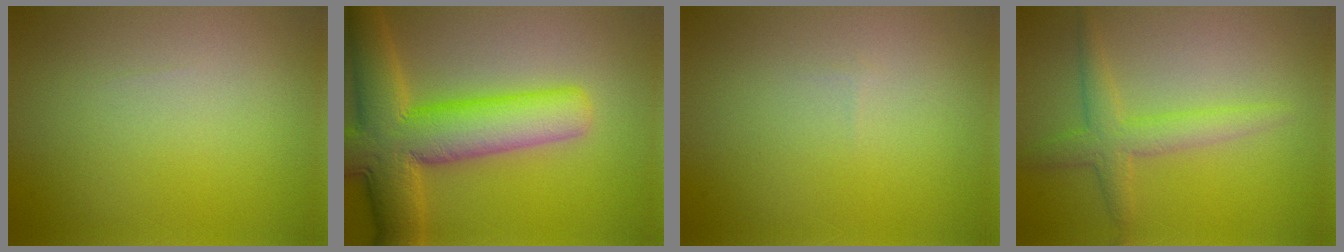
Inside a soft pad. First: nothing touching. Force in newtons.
{"total": 10.1, "press": 10.1, "slide": 0.5}
{"total": 0.0}
{"total": 3.0, "press": 3.0, "slide": 0.1}